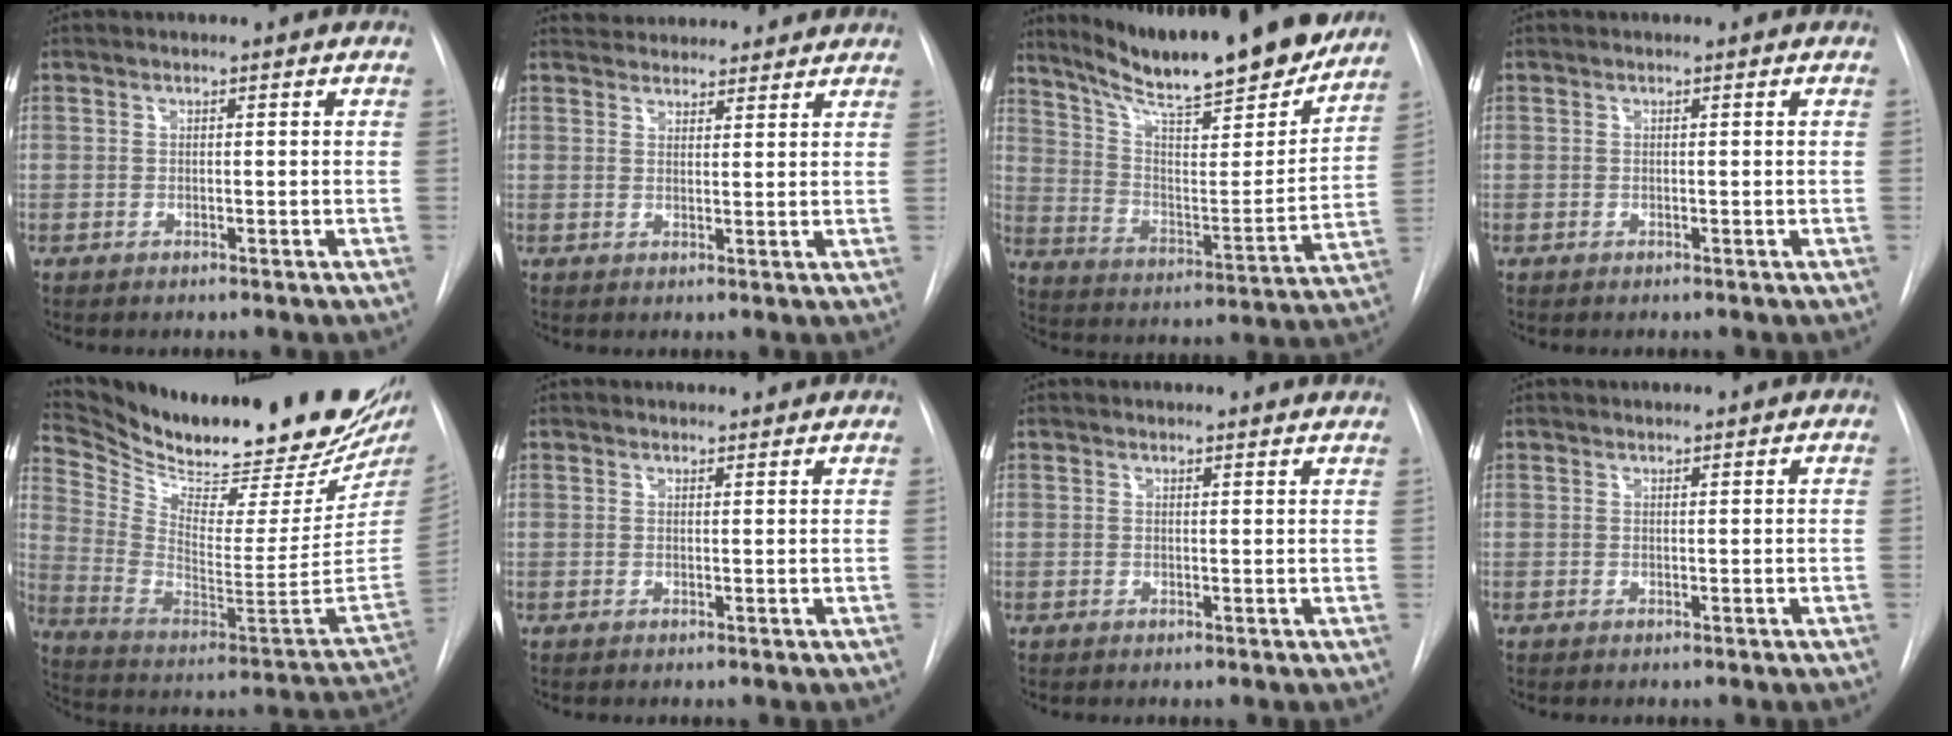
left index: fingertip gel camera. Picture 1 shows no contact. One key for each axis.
{"total": 9.3, "fx": 8.8, "fy": 2.7, "fz": 1.7, "tx": -0.013, "ty": 0.030, "tz": 0.113}
{"total": 24.2, "fx": 20.8, "fy": 3.2, "fz": 11.9, "tx": -0.198, "ty": -0.038, "tz": 0.305}
{"total": 0.0}
{"total": 29.6, "fx": 25.8, "fy": 3.8, "fz": 14.0, "tx": -0.240, "ty": -0.100, "tz": 0.366}
{"total": 3.8, "fx": 3.7, "fy": 0.9, "fz": 0.6, "tx": -0.009, "ty": 0.020, "tz": 0.045}
{"total": 7.7, "fx": 7.5, "fy": 1.3, "fz": 1.5, "tx": -0.008, "ty": 0.015, "tz": 0.071}
{"total": 2.0, "fx": 1.8, "fy": 0.6, "fz": 0.6, "tx": -0.007, "ty": 0.020, "tz": 0.023}